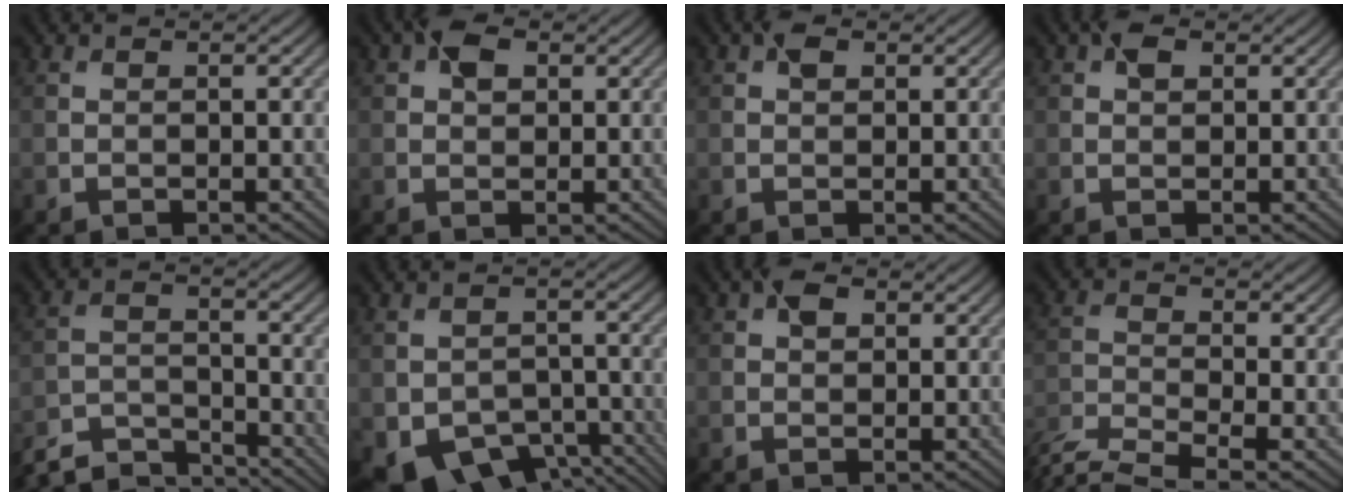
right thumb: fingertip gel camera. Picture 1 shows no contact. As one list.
[{"total": 3.3, "force": [1.3, 2.0, 2.2], "torque": [-0.039, 0.008, 0.018]}, {"total": 1.7, "force": [0.8, 1.1, 1.1], "torque": [-0.019, 0.006, 0.012]}, {"total": 2.1, "force": [1.0, 1.3, 1.3], "torque": [-0.023, 0.006, 0.013]}, {"total": 7.0, "force": [-6.5, 1.6, 2.0], "torque": [-0.044, -0.011, -0.128]}, {"total": 8.7, "force": [-4.6, 5.8, 4.4], "torque": [-0.084, -0.038, -0.065]}, {"total": 2.2, "force": [0.9, 1.4, 1.4], "torque": [-0.025, 0.007, 0.012]}, {"total": 6.5, "force": [-5.3, 1.4, 3.4], "torque": [-0.079, -0.020, -0.107]}]